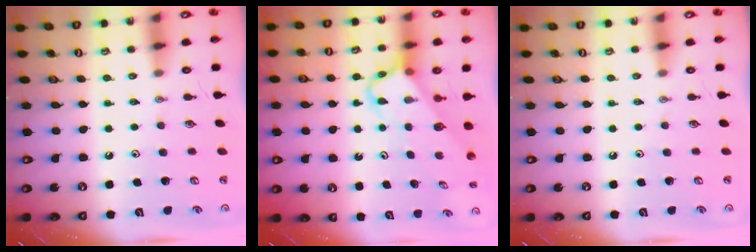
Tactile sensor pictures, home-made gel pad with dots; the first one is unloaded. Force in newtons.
{"total": 3.8, "press": 3.8, "slide": 0.2}
{"total": 0.0}